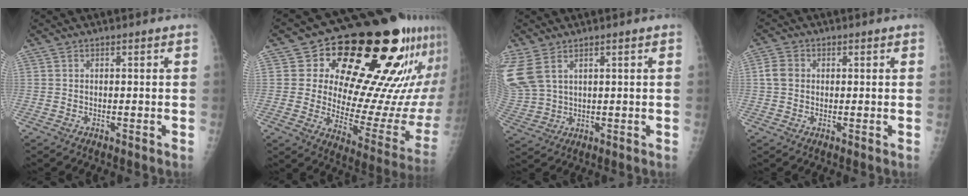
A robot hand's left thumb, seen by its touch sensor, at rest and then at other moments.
{"total": 29.3, "force": [14.4, 12.8, 22.1], "torque": [-0.271, -0.033, 0.217]}
{"total": 8.8, "force": [4.4, 4.8, 5.8], "torque": [-0.154, -0.006, 0.103]}
{"total": 3.3, "force": [0.3, 2.8, 1.7], "torque": [-0.027, 0.005, 0.001]}